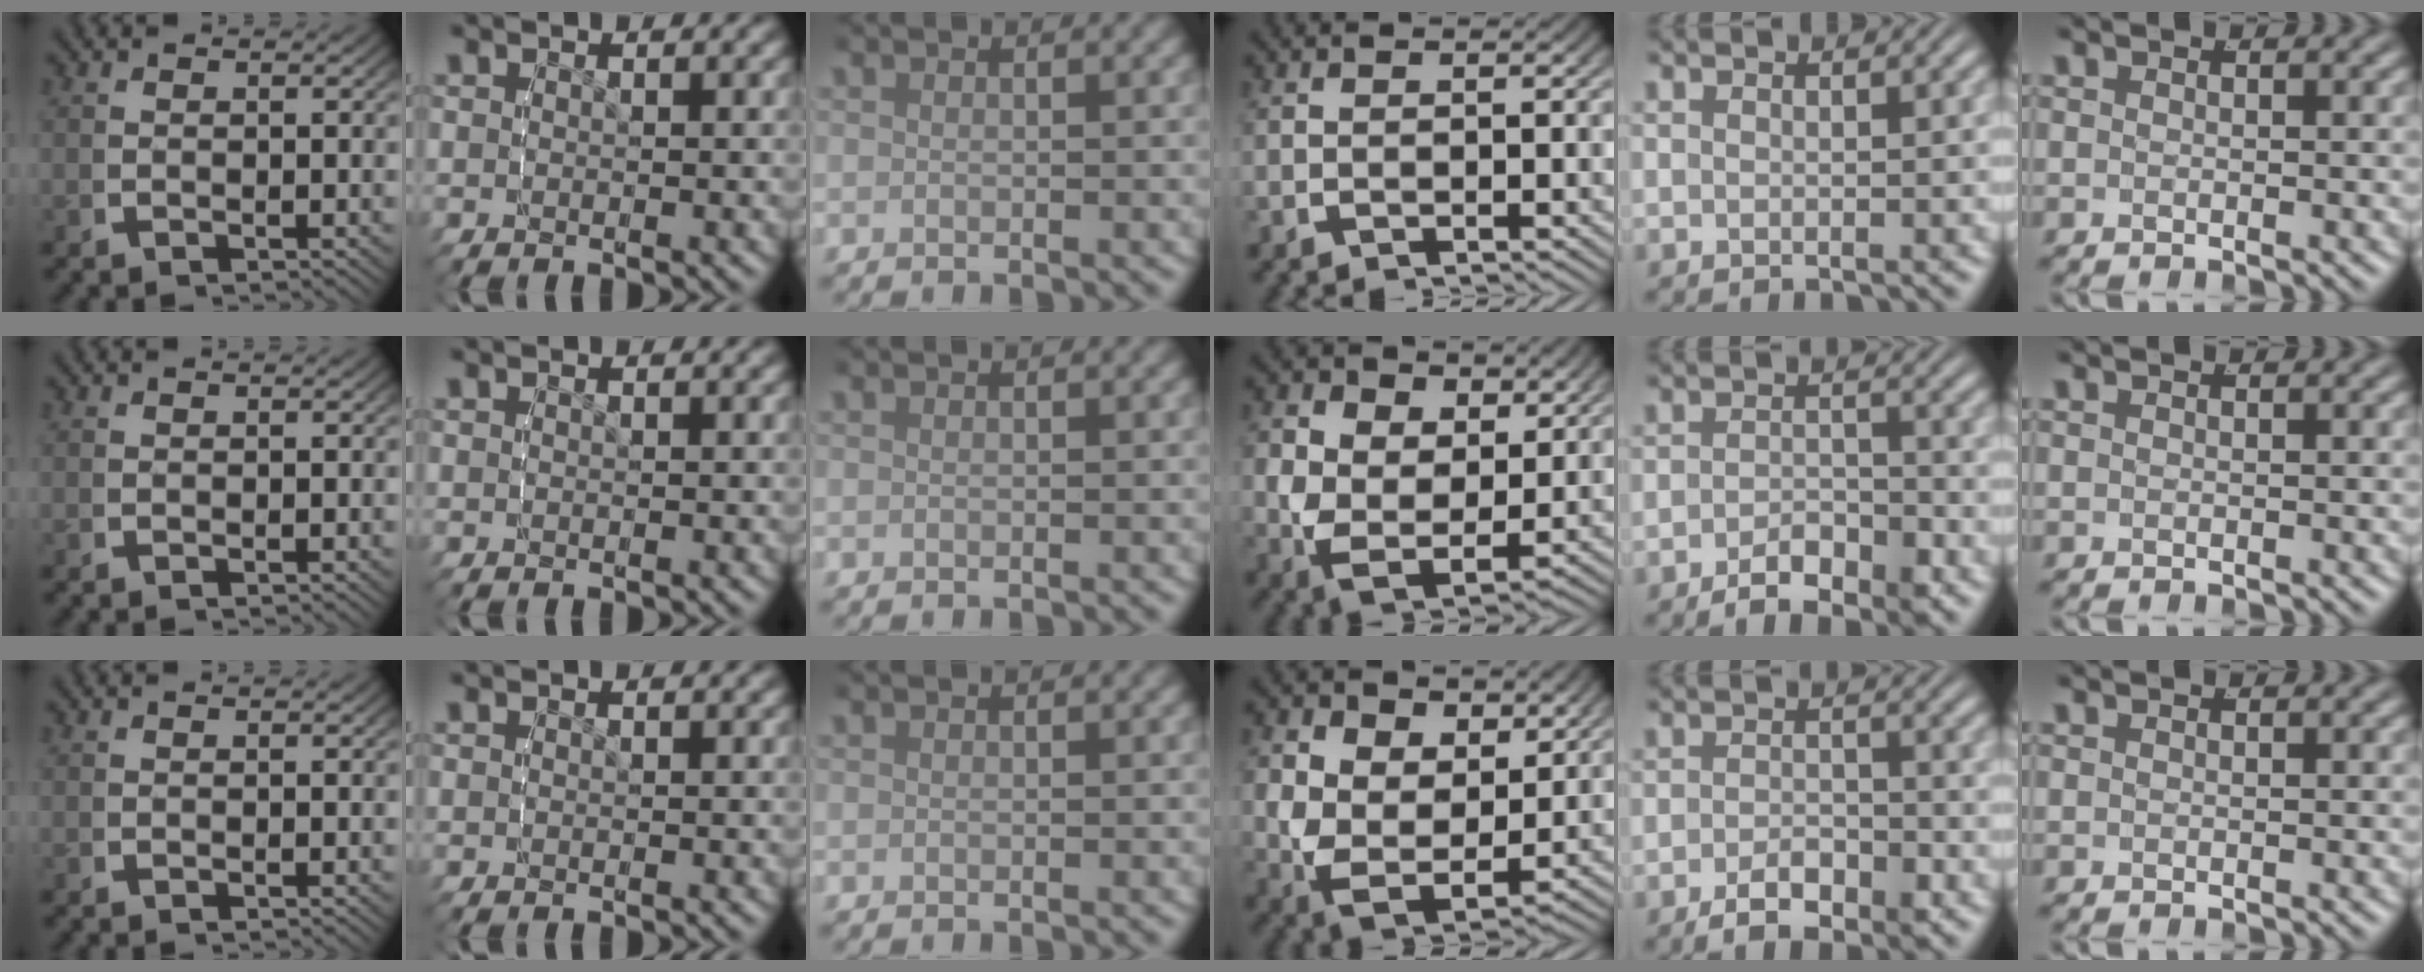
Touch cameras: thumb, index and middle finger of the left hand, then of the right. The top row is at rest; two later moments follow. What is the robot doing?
{"motion": "lift_and_place", "object": "air blower"}